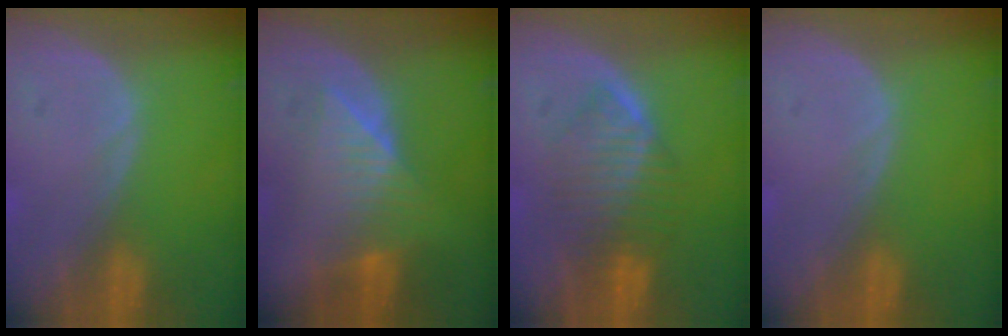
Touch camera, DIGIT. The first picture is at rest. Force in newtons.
{"total": 6.7, "press": 6.7, "slide": 0.6}
{"total": 6.5, "press": 6.5, "slide": 0.9}
{"total": 0.0}